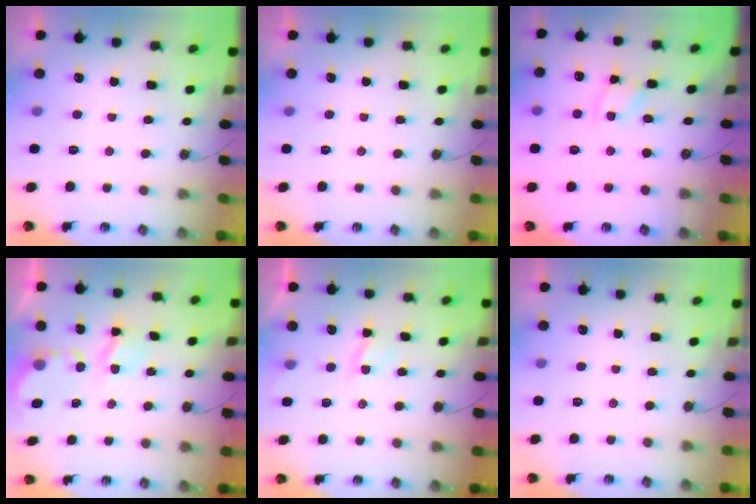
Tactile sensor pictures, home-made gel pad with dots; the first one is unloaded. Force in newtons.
{"total": 0.0}
{"total": 2.7, "press": 2.7, "slide": 0.4}
{"total": 4.5, "press": 4.5, "slide": 0.1}
{"total": 2.8, "press": 2.7, "slide": 0.4}
{"total": 0.0}